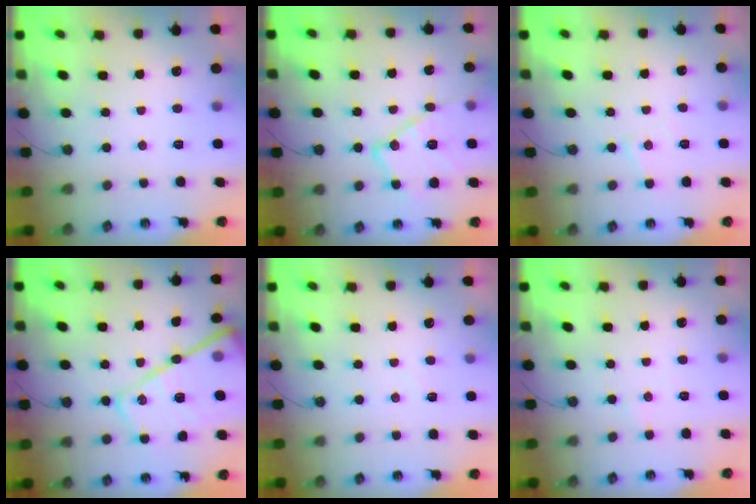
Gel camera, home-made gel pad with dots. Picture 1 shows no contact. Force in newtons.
{"total": 16.8, "press": 16.7, "slide": 1.5}
{"total": 5.3, "press": 5.3, "slide": 0.4}
{"total": 26.5, "press": 26.3, "slide": 2.9}
{"total": 5.1, "press": 5.0, "slide": 0.7}
{"total": 2.6, "press": 2.5, "slide": 0.5}